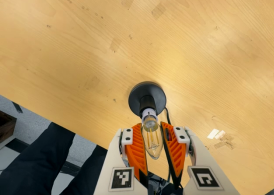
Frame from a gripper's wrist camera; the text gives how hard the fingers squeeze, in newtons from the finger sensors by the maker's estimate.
{"total": 13.0, "left": 13.3, "right": 12.7}